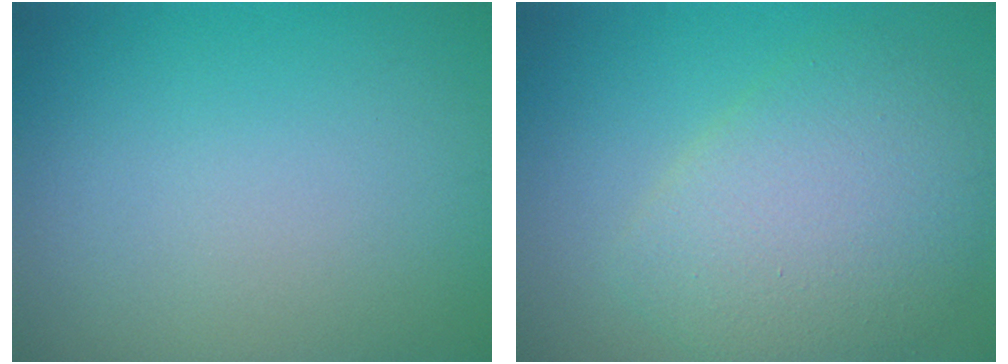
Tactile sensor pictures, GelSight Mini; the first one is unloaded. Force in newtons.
{"total": 5.5, "press": 5.5, "slide": 0.2}